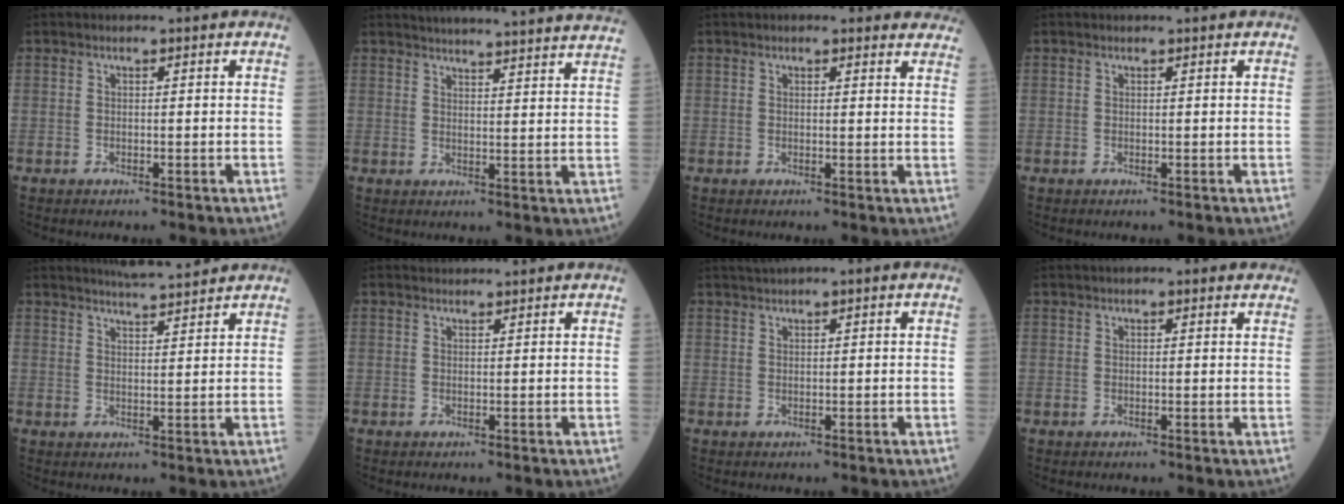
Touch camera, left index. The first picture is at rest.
{"total": 25.5, "force": [24.2, 0.7, 8.0], "torque": [-0.113, -0.040, 0.286]}
{"total": 9.2, "force": [8.4, 2.0, 3.1], "torque": [-0.010, 0.003, 0.071]}
{"total": 0.8, "force": [0.8, 0.0, 0.2], "torque": [-0.009, 0.011, 0.013]}
{"total": 6.5, "force": [6.1, 0.0, 2.2], "torque": [-0.044, 0.011, 0.094]}
{"total": 1.1, "force": [1.0, -0.1, -0.2], "torque": [-0.007, 0.011, 0.024]}
{"total": 2.2, "force": [1.5, -0.1, 1.7], "torque": [-0.035, 0.017, 0.030]}
{"total": 4.8, "force": [3.8, 1.1, 2.8], "torque": [-0.034, 0.027, 0.045]}